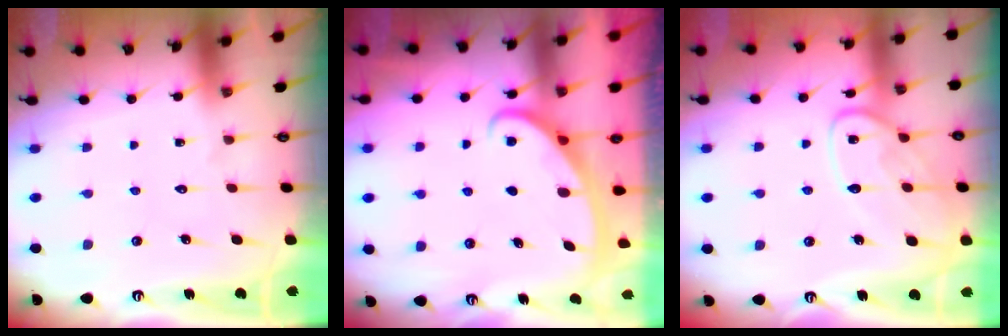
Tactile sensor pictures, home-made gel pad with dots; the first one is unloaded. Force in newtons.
{"total": 2.9, "press": 2.8, "slide": 0.4}
{"total": 12.7, "press": 12.7, "slide": 1.1}